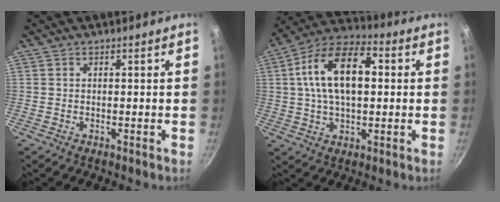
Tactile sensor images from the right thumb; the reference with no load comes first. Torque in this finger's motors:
{"motor_torque": [0.71, 4.30, 1.54, 0.26, 0.18]}